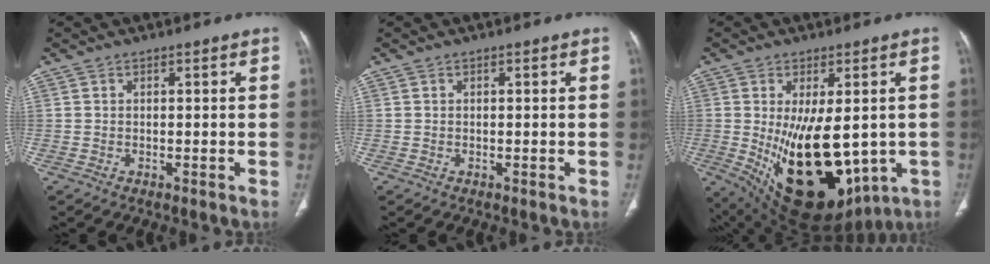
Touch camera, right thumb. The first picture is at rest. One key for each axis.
{"total": 0.0}
{"total": 23.5, "fx": -3.5, "fy": 12.4, "fz": 19.7, "tx": -0.283, "ty": -0.028, "tz": -0.011}